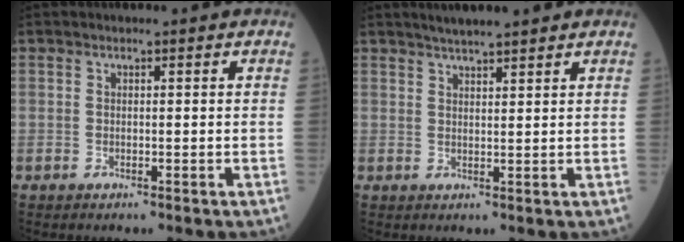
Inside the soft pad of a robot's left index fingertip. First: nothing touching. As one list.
[{"total": 5.6, "force": [4.9, 0.8, 2.7], "torque": [-0.044, 0.019, 0.084]}]